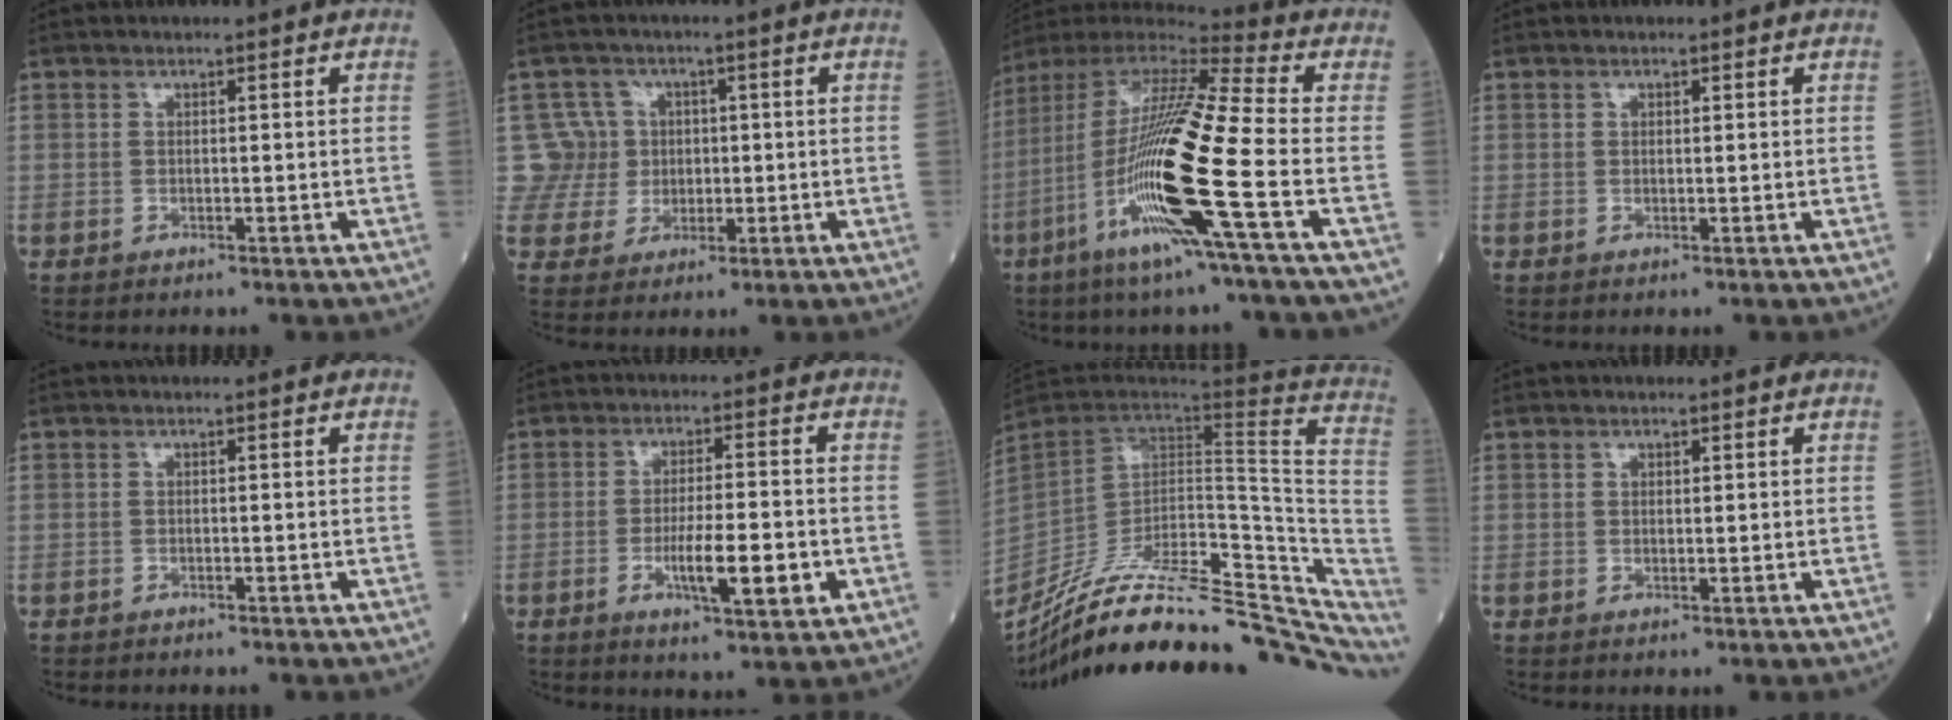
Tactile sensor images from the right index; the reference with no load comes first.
{"total": 7.4, "force": [1.1, 7.3, 0.6], "torque": [-0.017, 0.028, 0.029]}
{"total": 23.1, "force": [-6.9, 0.7, 22.0], "torque": [-0.469, -0.041, -0.143]}
{"total": 0.9, "force": [0.3, 0.7, 0.5], "torque": [-0.019, 0.007, 0.008]}
{"total": 1.5, "force": [-1.0, 0.9, 0.6], "torque": [-0.024, -0.002, -0.013]}
{"total": 8.9, "force": [-2.6, 1.8, 8.4], "torque": [-0.147, -0.004, -0.039]}
{"total": 36.3, "force": [-27.7, 11.2, 20.7], "torque": [-0.294, -0.034, -0.396]}
{"total": 1.2, "force": [0.4, 0.9, 0.7], "torque": [-0.023, 0.008, 0.011]}